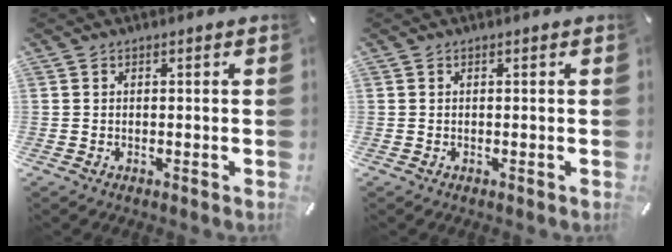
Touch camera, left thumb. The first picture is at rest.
{"total": 0.0}